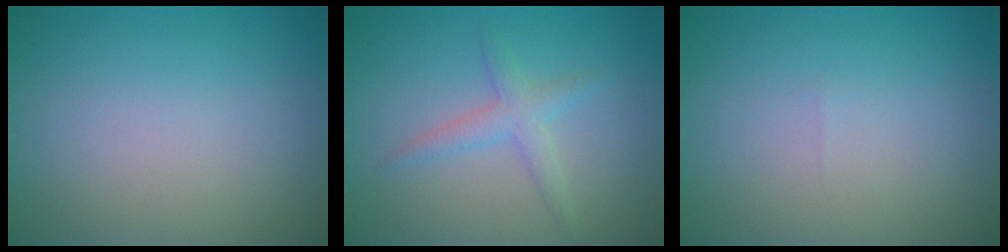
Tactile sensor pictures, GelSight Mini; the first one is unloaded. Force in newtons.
{"total": 2.2, "press": 2.2, "slide": 0.1}
{"total": 0.0}